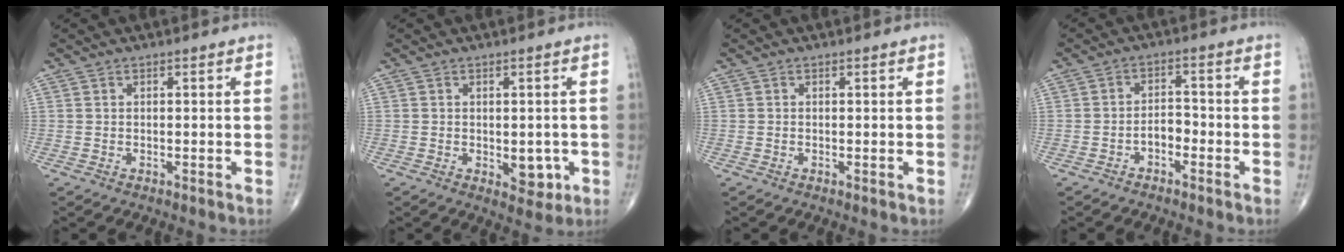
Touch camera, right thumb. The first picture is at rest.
{"total": 4.7, "force": [-1.0, 2.8, 3.6], "torque": [-0.022, -0.004, -0.006]}
{"total": 0.0}
{"total": 3.4, "force": [-1.8, 2.0, 2.1], "torque": [-0.023, 0.024, -0.034]}